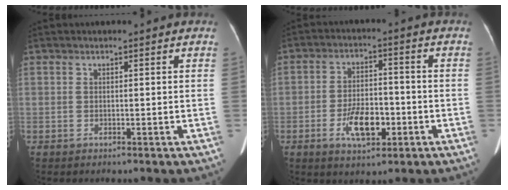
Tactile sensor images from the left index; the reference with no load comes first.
{"total": 7.3, "force": [-2.7, 3.0, 6.1], "torque": [-0.120, 0.000, -0.043]}